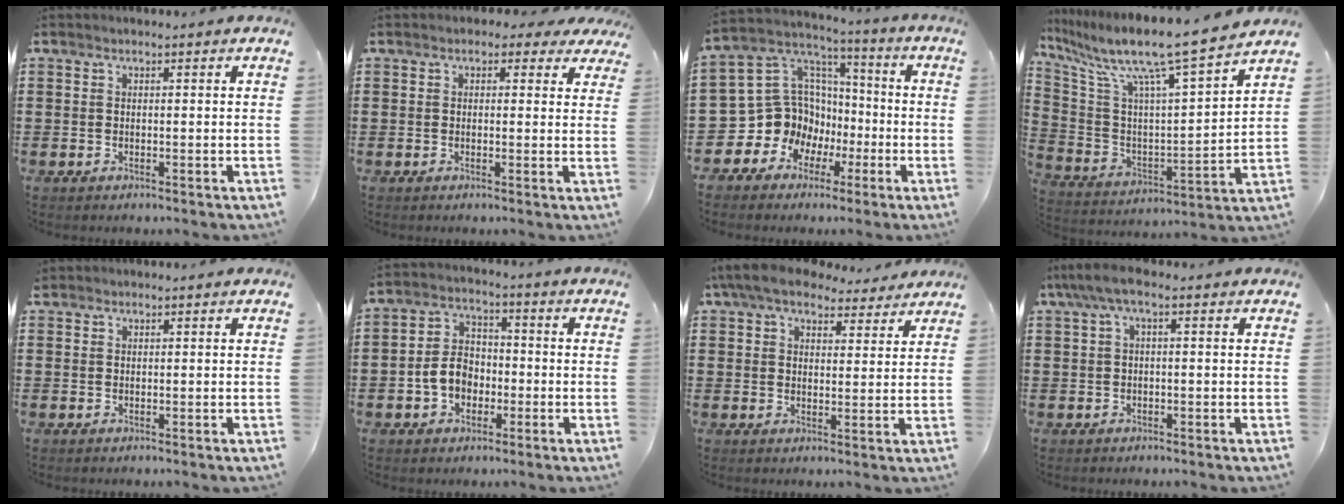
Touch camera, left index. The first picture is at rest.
{"total": 1.7, "force": [1.0, 1.2, 0.8], "torque": [-0.013, 0.005, 0.014]}
{"total": 11.0, "force": [-2.1, 10.6, 1.8], "torque": [-0.086, -0.025, -0.024]}
{"total": 11.2, "force": [9.1, 0.3, 6.5], "torque": [-0.153, -0.073, 0.143]}
{"total": 0.6, "force": [0.5, 0.3, 0.0], "torque": [-0.003, 0.001, 0.010]}
{"total": 5.9, "force": [-1.8, 4.5, 3.3], "torque": [-0.080, 0.011, -0.039]}
{"total": 7.1, "force": [6.0, 2.3, 2.8], "torque": [-0.069, -0.015, 0.110]}
{"total": 3.6, "force": [-0.1, 1.0, 3.5], "torque": [-0.077, -0.001, -0.008]}